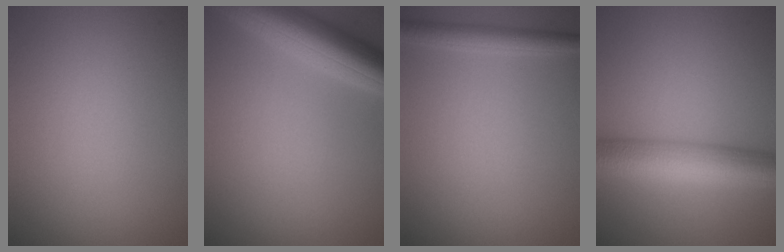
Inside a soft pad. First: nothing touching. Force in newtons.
{"total": 6.8, "press": 6.8, "slide": 0.4}
{"total": 2.3, "press": 2.3, "slide": 0.1}
{"total": 7.0, "press": 7.0, "slide": 0.0}